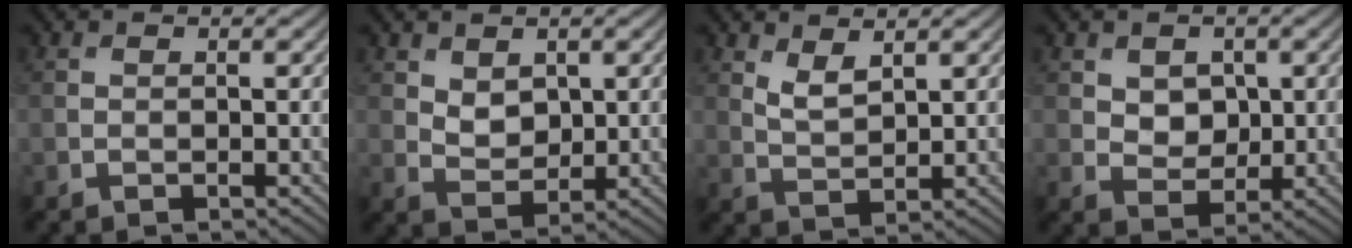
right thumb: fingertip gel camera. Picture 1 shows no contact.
{"total": 3.3, "force": [1.4, 2.3, 2.0], "torque": [-0.048, -0.005, 0.027]}
{"total": 2.9, "force": [1.9, 1.2, 1.9], "torque": [-0.046, -0.008, 0.043]}
{"total": 3.6, "force": [1.1, 2.9, 1.9], "torque": [-0.047, -0.008, 0.012]}